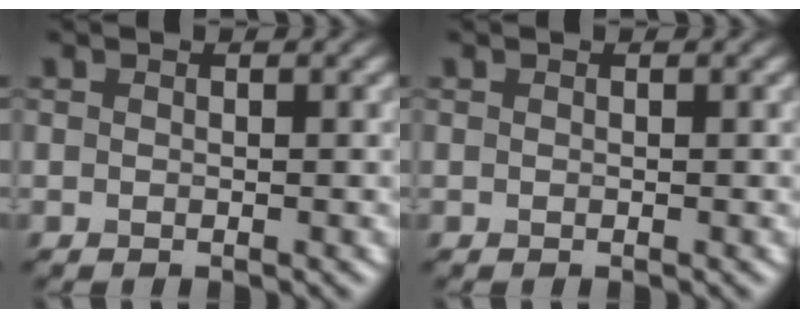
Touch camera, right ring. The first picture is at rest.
{"total": 0.0}